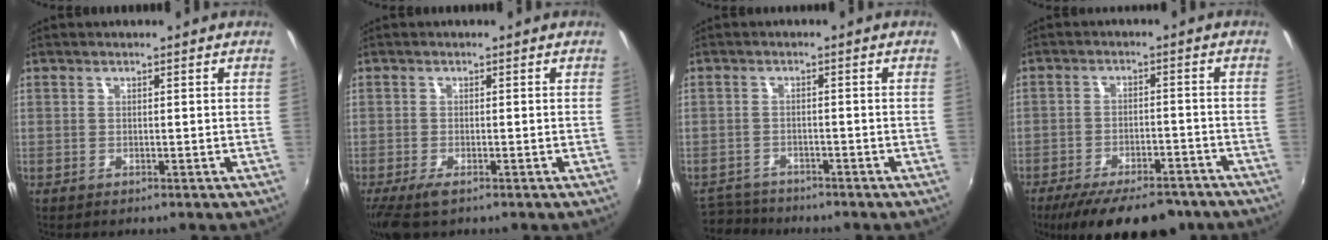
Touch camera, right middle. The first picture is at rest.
{"total": 4.9, "force": [-3.4, 1.3, 3.3], "torque": [-0.075, -0.022, -0.059]}
{"total": 5.7, "force": [-5.4, 1.8, 0.7], "torque": [-0.032, -0.003, -0.093]}
{"total": 16.7, "force": [-12.9, 6.0, 8.7], "torque": [-0.172, -0.022, -0.181]}